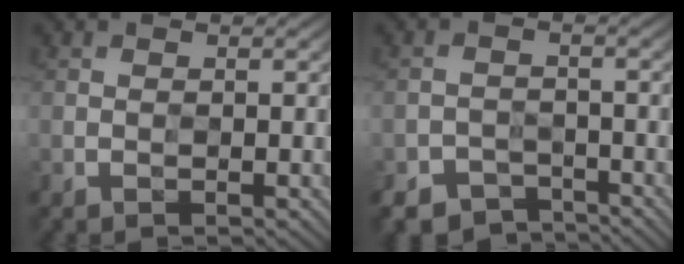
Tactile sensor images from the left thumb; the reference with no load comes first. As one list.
[{"total": 2.7, "force": [-2.2, 0.9, -1.2], "torque": [0.024, 0.002, -0.046]}]